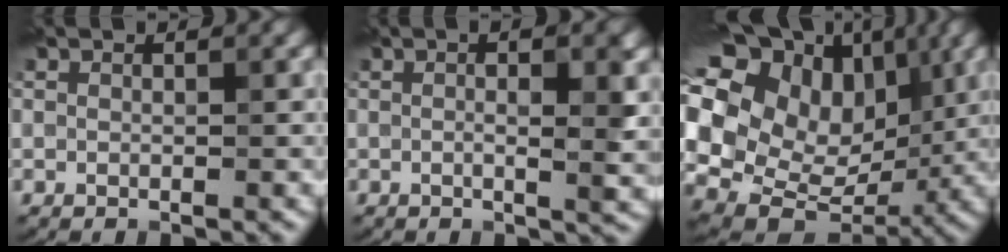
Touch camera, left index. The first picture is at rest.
{"total": 4.5, "force": [0.4, 1.0, 4.4], "torque": [-0.057, 0.009, -0.002]}
{"total": 15.8, "force": [4.4, 11.7, 9.6], "torque": [-0.201, 0.028, 0.092]}